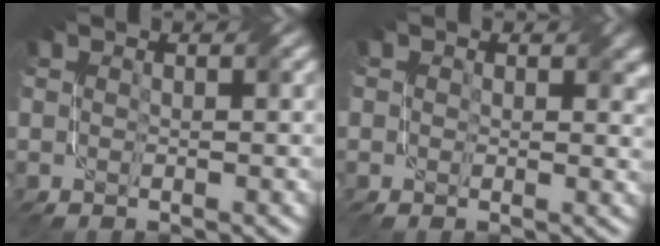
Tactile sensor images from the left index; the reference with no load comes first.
{"total": 2.2, "force": [0.9, 1.6, 1.2], "torque": [-0.012, -0.004, 0.010]}